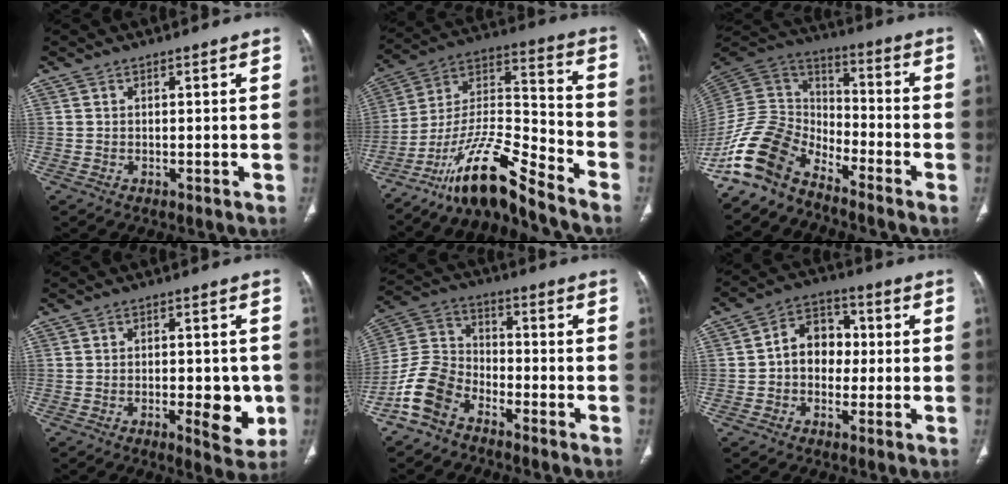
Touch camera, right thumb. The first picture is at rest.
{"total": 16.2, "force": [-13.1, 2.4, 9.2], "torque": [-0.171, 0.098, -0.239]}
{"total": 14.0, "force": [-10.9, 6.8, 5.7], "torque": [-0.108, 0.090, -0.224]}
{"total": 7.8, "force": [-2.1, 3.1, 6.8], "torque": [-0.070, 0.001, -0.021]}
{"total": 9.9, "force": [-6.8, 5.9, 4.2], "torque": [-0.087, 0.050, -0.147]}
{"total": 8.8, "force": [-0.3, 6.9, 5.4], "torque": [-0.050, 0.028, -0.017]}